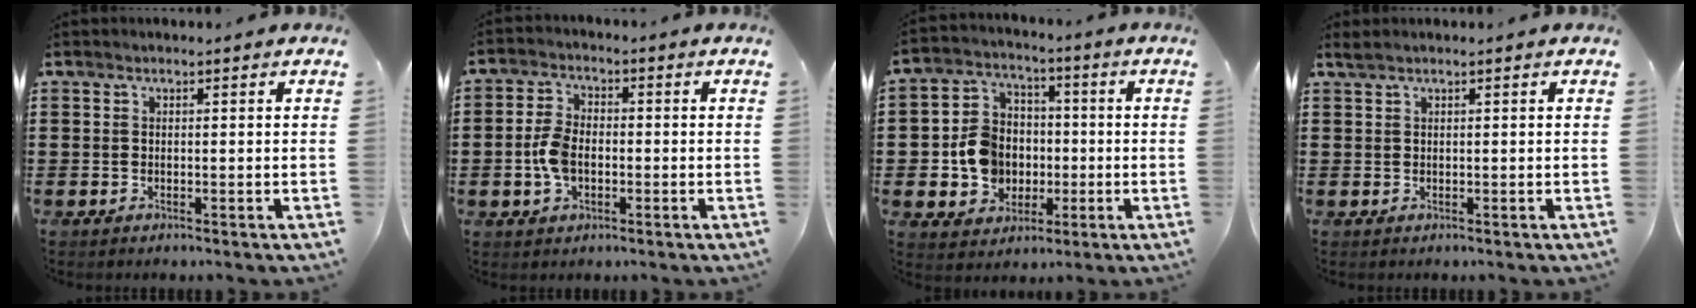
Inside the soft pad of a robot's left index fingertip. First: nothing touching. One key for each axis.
{"total": 5.4, "fx": -1.0, "fy": 3.2, "fz": 4.3, "tx": -0.104, "ty": -0.002, "tz": -0.024}
{"total": 8.6, "fx": -1.1, "fy": 7.7, "fz": 3.7, "tx": -0.106, "ty": 0.023, "tz": -0.017}
{"total": 0.7, "fx": 0.3, "fy": 0.0, "fz": 0.6, "tx": -0.011, "ty": -0.002, "tz": 0.007}